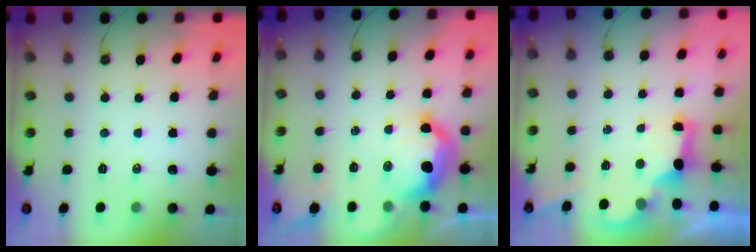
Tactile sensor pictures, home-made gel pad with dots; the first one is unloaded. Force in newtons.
{"total": 15.5, "press": 15.5, "slide": 1.2}
{"total": 2.8, "press": 2.7, "slide": 0.9}